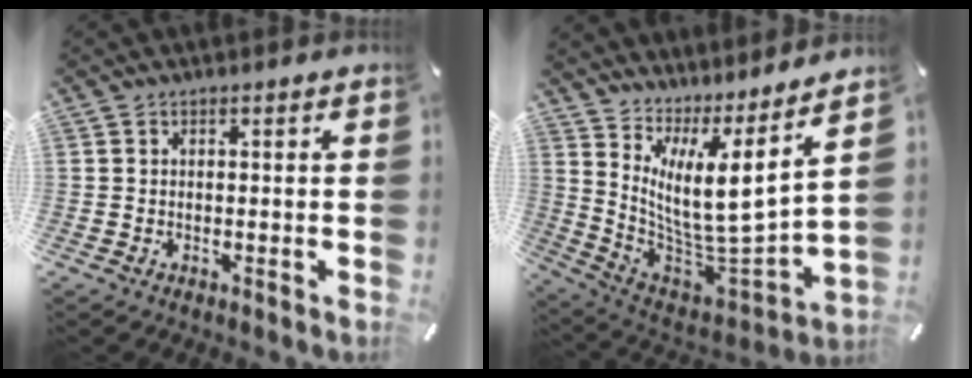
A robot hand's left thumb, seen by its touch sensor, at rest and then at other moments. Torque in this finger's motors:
{"motor_torque": [1.76, 0.27, 1.34, -1.42, 0.16]}